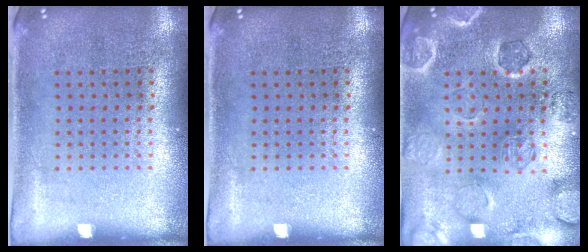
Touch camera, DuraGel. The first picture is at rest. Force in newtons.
{"total": 0.0}
{"total": 1.1, "press": 1.0, "slide": 0.2}